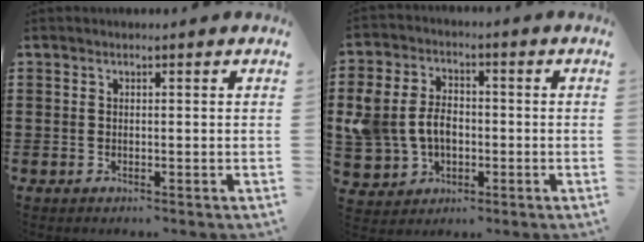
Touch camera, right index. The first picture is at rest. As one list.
[{"total": 7.3, "force": [-0.7, 5.8, 4.4], "torque": [-0.119, 0.010, -0.016]}]